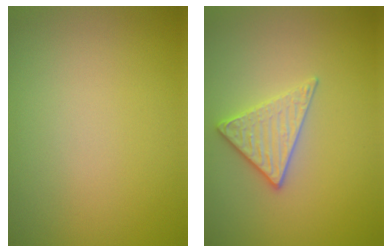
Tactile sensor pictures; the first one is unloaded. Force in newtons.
{"total": 2.8, "press": 2.6, "slide": 1.1}